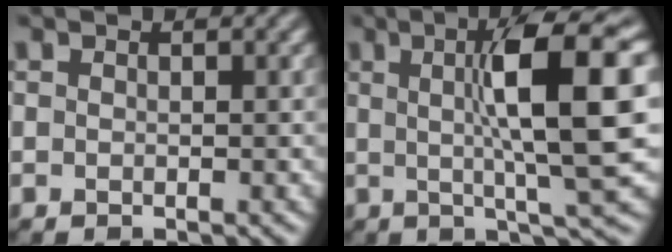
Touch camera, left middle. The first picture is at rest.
{"total": 10.0, "force": [1.1, 1.6, 9.8], "torque": [-0.122, 0.014, 0.019]}